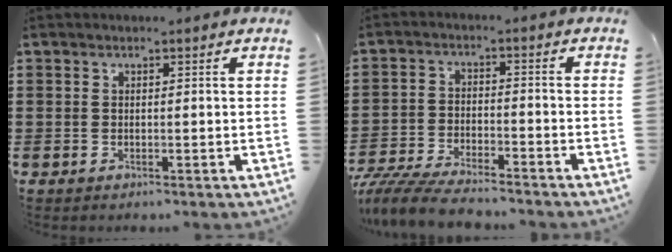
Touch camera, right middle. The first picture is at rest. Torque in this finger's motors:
{"motor_torque": [1.55, -0.59, 0.15, 0.11]}